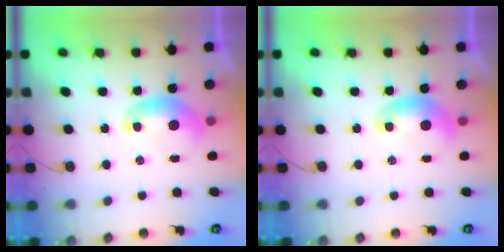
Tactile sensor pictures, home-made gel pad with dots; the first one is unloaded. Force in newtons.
{"total": 0.0}